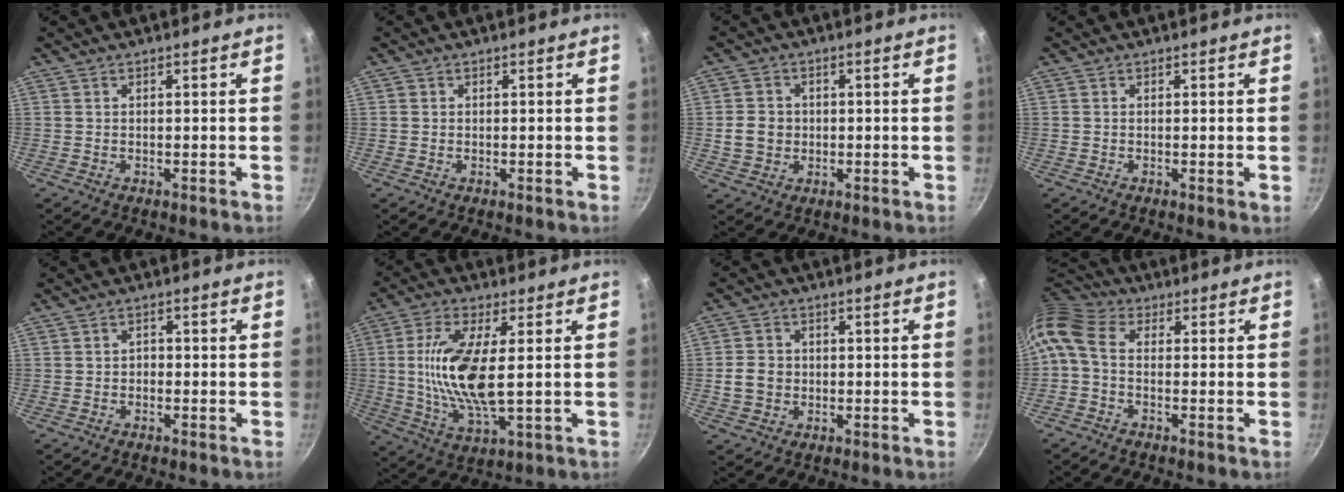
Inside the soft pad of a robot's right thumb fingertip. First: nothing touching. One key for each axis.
{"total": 1.7, "fx": 0.9, "fy": 1.2, "fz": 0.8, "tx": -0.015, "ty": 0.003, "tz": 0.020}
{"total": 5.4, "fx": -0.2, "fy": 4.8, "fz": 2.5, "tx": -0.030, "ty": 0.007, "tz": -0.005}
{"total": 0.6, "fx": 0.0, "fy": 0.0, "fz": 0.6, "tx": -0.008, "ty": -0.003, "tz": -0.003}
{"total": 1.4, "fx": -0.4, "fy": 1.1, "fz": 0.7, "tx": -0.008, "ty": 0.006, "tz": -0.010}
{"total": 14.0, "fx": 1.4, "fy": 5.0, "fz": 13.0, "tx": -0.262, "ty": -0.009, "tz": 0.026}
{"total": 5.3, "fx": -0.5, "fy": 4.6, "fz": 2.7, "tx": -0.035, "ty": 0.008, "tz": -0.012}
{"total": 8.7, "fx": 0.3, "fy": 5.6, "fz": 6.6, "tx": -0.144, "ty": 0.028, "tz": -0.013}